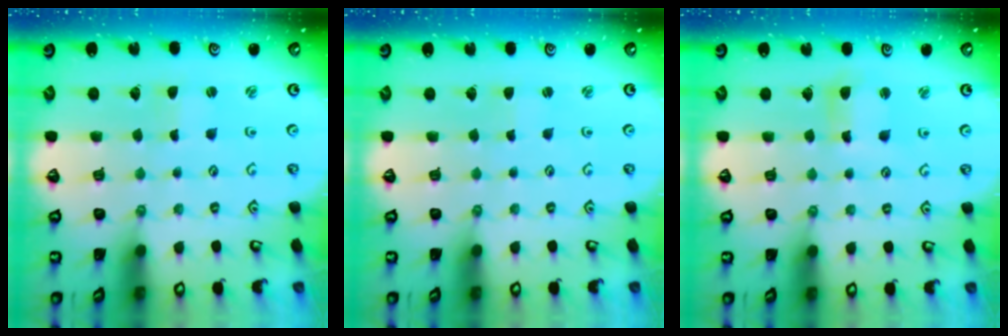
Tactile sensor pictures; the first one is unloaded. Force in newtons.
{"total": 0.9, "press": 0.8, "slide": 0.1}
{"total": 5.3, "press": 5.2, "slide": 0.8}